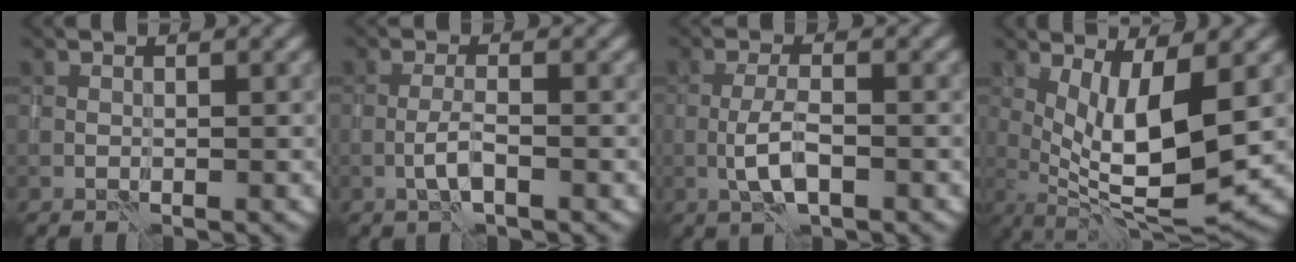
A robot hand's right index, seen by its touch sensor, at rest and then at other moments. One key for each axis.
{"total": 1.9, "fx": -1.0, "fy": 0.1, "fz": 1.6, "tx": -0.034, "ty": 0.006, "tz": -0.024}
{"total": 3.1, "fx": -1.2, "fy": 0.7, "fz": 2.7, "tx": -0.060, "ty": 0.003, "tz": -0.027}
{"total": 8.7, "fx": 0.7, "fy": 2.2, "fz": 8.4, "tx": -0.153, "ty": -0.012, "tz": 0.018}